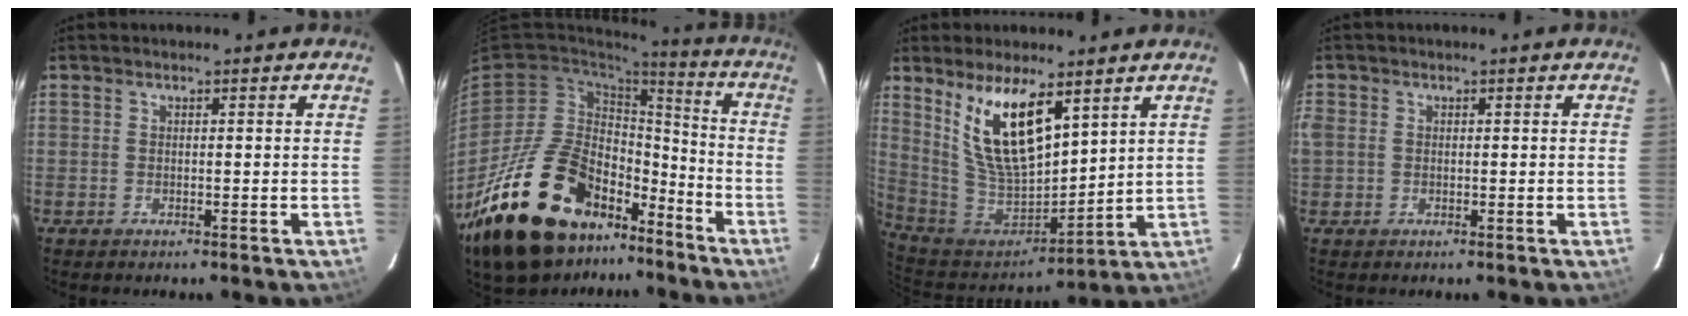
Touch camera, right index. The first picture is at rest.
{"total": 28.7, "force": [-18.4, 15.2, 15.9], "torque": [-0.302, 0.007, -0.275]}
{"total": 16.4, "force": [8.5, 6.5, 12.5], "torque": [-0.231, -0.005, 0.183]}
{"total": 3.4, "force": [-0.4, 2.9, 1.7], "torque": [-0.038, -0.001, -0.010]}